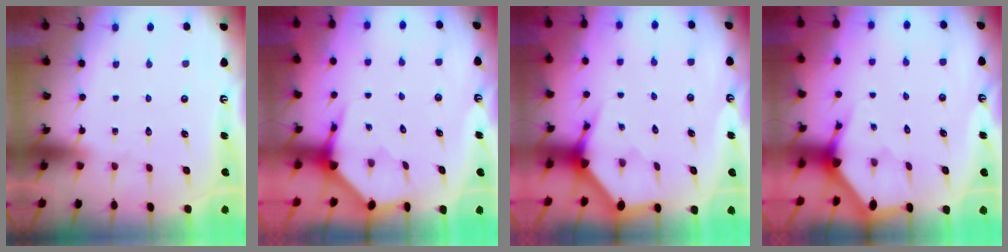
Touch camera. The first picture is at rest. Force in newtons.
{"total": 4.0, "press": 3.9, "slide": 0.4}
{"total": 3.4, "press": 3.4, "slide": 0.1}
{"total": 3.0, "press": 3.0, "slide": 0.2}